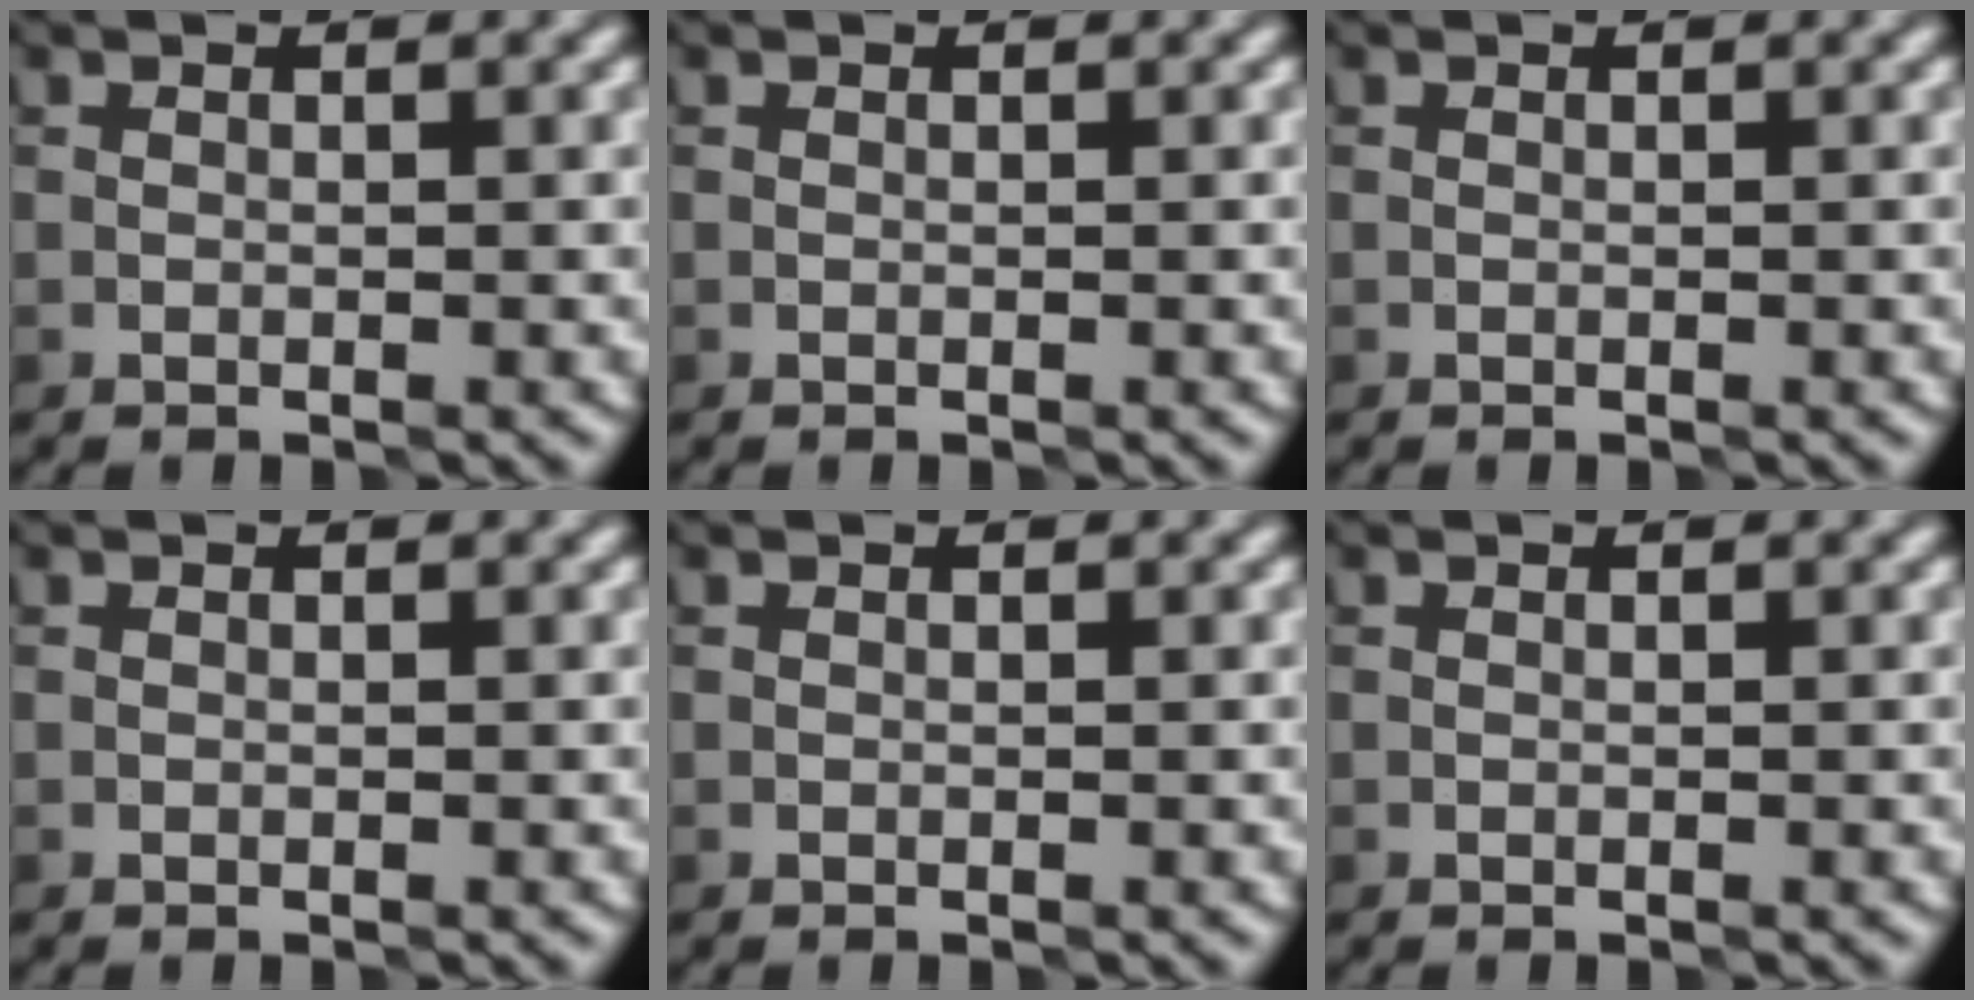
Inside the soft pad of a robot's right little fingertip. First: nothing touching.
{"total": 0.0}
{"total": 0.0}
{"total": 0.0}
{"total": 0.0}
{"total": 0.0}